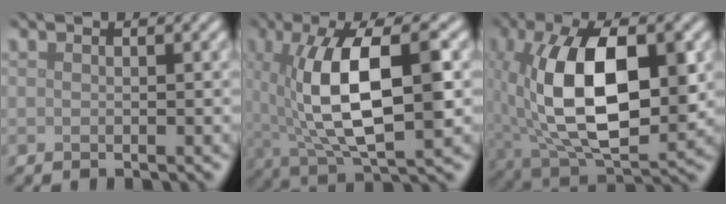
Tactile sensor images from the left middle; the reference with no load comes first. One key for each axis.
{"total": 10.7, "fx": 0.9, "fy": 4.1, "fz": 9.8, "tx": -0.171, "ty": 0.005, "tz": 0.017}
{"total": 12.9, "fx": 1.1, "fy": 6.6, "fz": 11.1, "tx": -0.198, "ty": -0.006, "tz": 0.028}